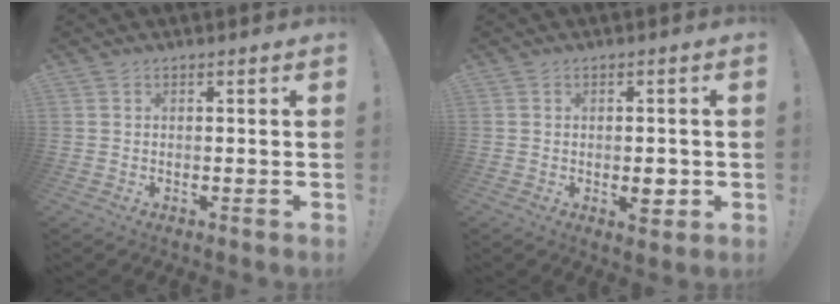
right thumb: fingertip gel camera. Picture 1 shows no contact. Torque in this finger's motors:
{"motor_torque": [0.06, 0.19, 0.22, -0.23, 0.00]}